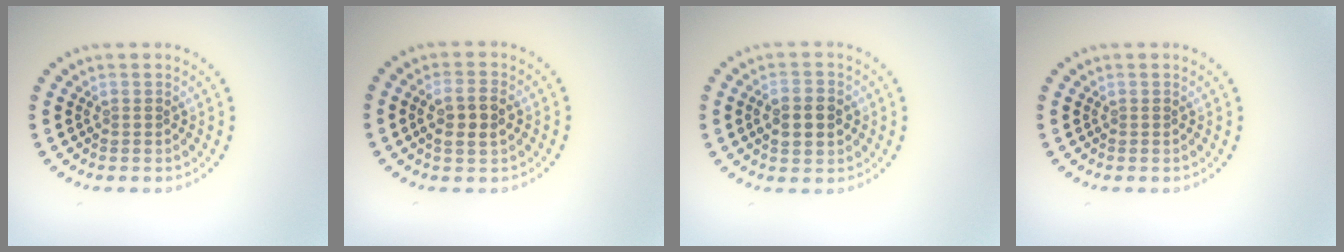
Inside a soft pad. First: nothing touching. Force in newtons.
{"total": 2.8, "press": 2.8, "slide": 0.6}
{"total": 3.8, "press": 3.8, "slide": 0.1}
{"total": 0.0}